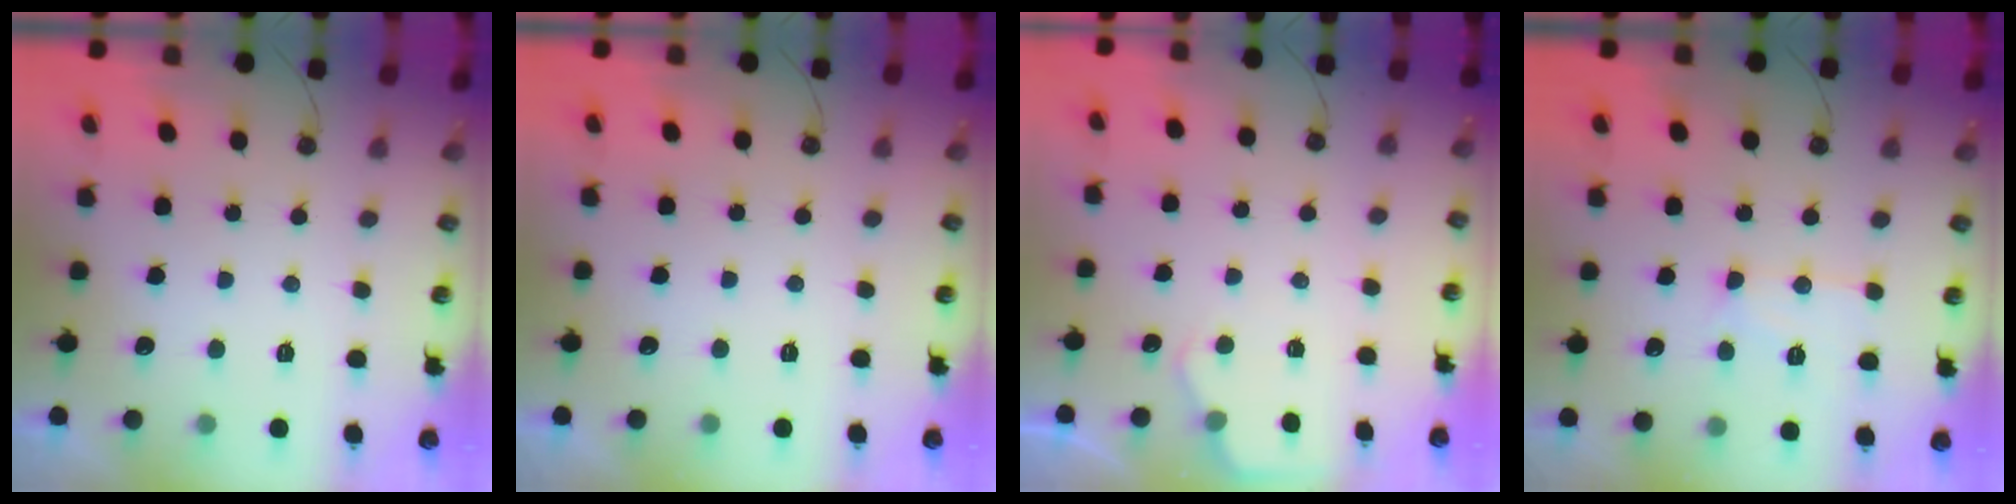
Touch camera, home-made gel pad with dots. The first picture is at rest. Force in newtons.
{"total": 0.0}
{"total": 3.0, "press": 2.9, "slide": 0.4}
{"total": 10.5, "press": 10.5, "slide": 0.8}